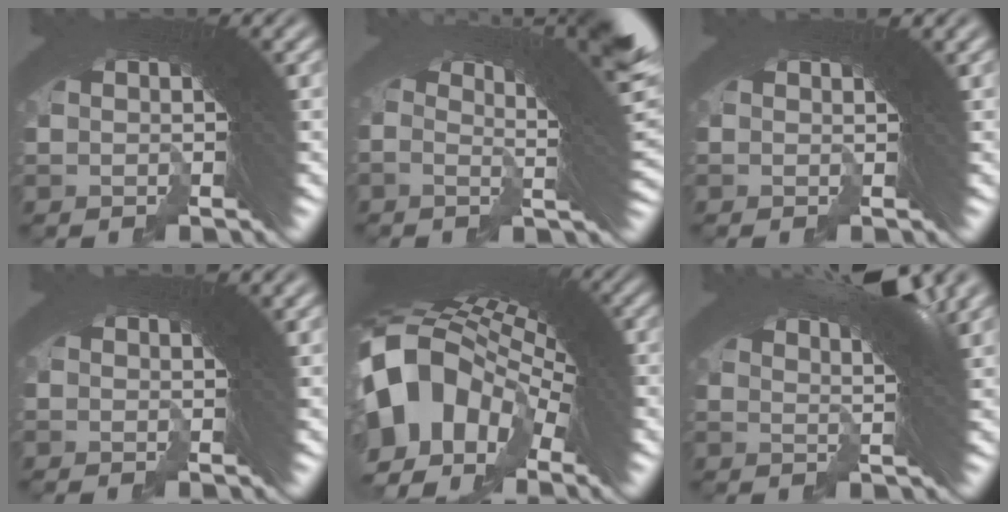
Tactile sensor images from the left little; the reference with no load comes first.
{"total": 11.3, "force": [4.0, 3.5, 10.0], "torque": [-0.113, 0.016, 0.046]}
{"total": 1.5, "force": [0.5, -0.8, 1.2], "torque": [-0.020, -0.002, 0.011]}
{"total": 1.2, "force": [0.2, -0.6, 1.0], "torque": [-0.017, -0.003, 0.007]}
{"total": 14.2, "force": [1.1, 9.3, 10.6], "torque": [-0.198, 0.011, 0.001]}
{"total": 7.7, "force": [4.7, 0.8, 6.1], "torque": [-0.067, 0.023, 0.066]}